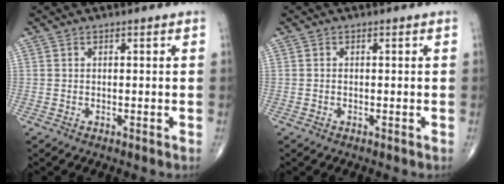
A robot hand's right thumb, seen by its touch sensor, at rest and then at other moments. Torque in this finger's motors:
{"motor_torque": [-0.40, 0.30, -0.15, 0.18, 0.01]}